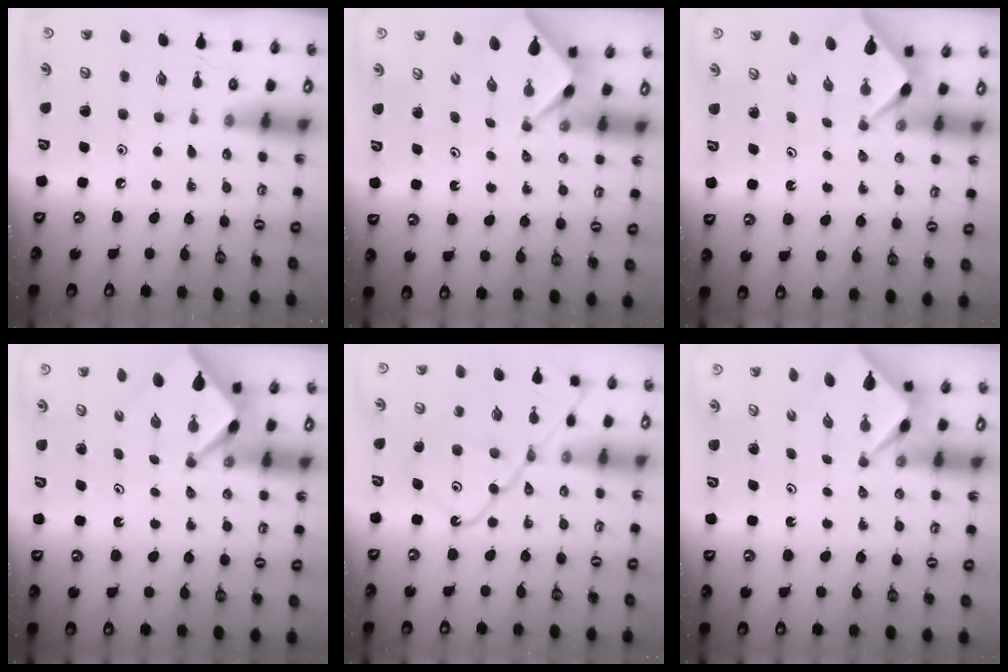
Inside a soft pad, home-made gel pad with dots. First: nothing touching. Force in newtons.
{"total": 2.2, "press": 2.2, "slide": 0.3}
{"total": 2.4, "press": 2.3, "slide": 0.3}
{"total": 2.8, "press": 2.8, "slide": 0.3}
{"total": 15.1, "press": 15.0, "slide": 1.5}
{"total": 2.6, "press": 2.5, "slide": 0.2}